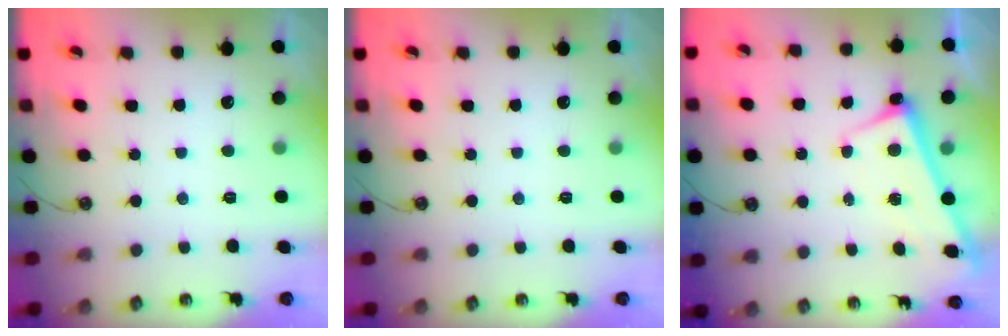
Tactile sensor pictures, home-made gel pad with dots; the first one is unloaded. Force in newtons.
{"total": 0.0}
{"total": 2.8, "press": 2.7, "slide": 0.4}